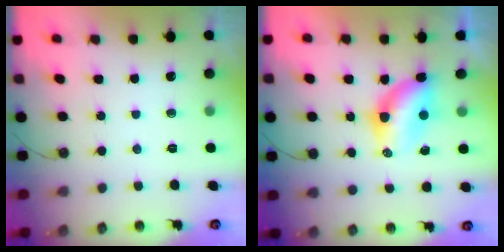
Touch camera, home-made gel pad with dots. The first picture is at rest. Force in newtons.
{"total": 6.6, "press": 6.6, "slide": 0.8}